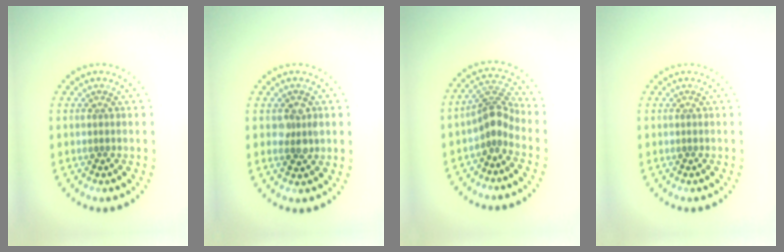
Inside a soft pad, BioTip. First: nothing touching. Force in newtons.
{"total": 2.1, "press": 2.0, "slide": 0.2}
{"total": 2.8, "press": 2.0, "slide": 2.0}
{"total": 0.0}